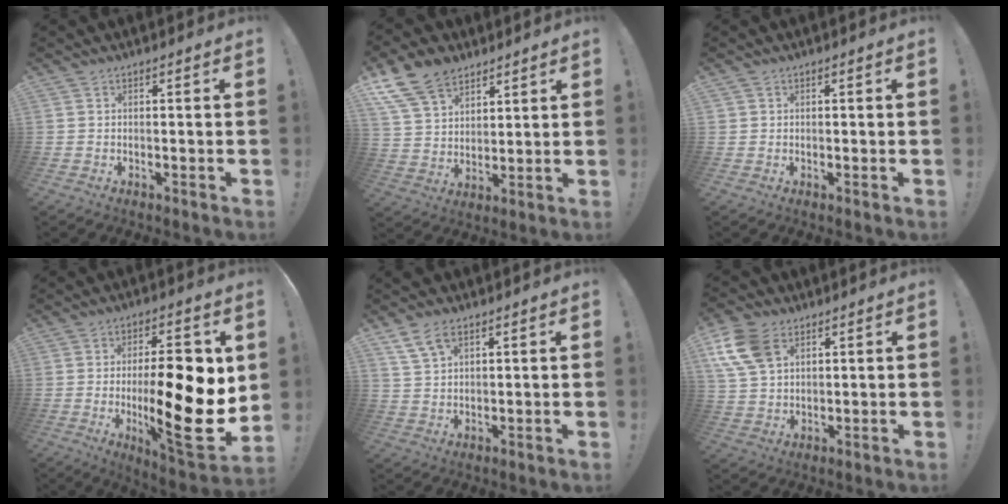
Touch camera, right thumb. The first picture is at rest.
{"total": 14.2, "force": [9.4, 8.9, 5.9], "torque": [-0.107, -0.051, 0.180]}
{"total": 0.7, "force": [0.2, 0.7, -0.1], "torque": [-0.003, 0.003, 0.005]}
{"total": 22.5, "force": [-0.6, 6.0, 21.6], "torque": [-0.333, -0.019, -0.009]}
{"total": 7.4, "force": [4.3, 4.1, 4.4], "torque": [-0.084, -0.006, 0.085]}
{"total": 13.0, "force": [5.5, 8.9, 7.7], "torque": [-0.154, -0.011, 0.110]}